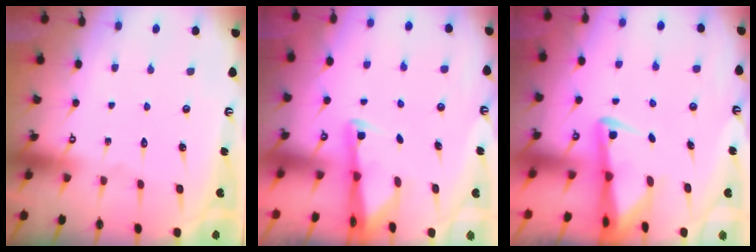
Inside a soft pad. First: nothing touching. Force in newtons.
{"total": 2.0, "press": 2.0, "slide": 0.3}
{"total": 2.8, "press": 2.7, "slide": 0.6}